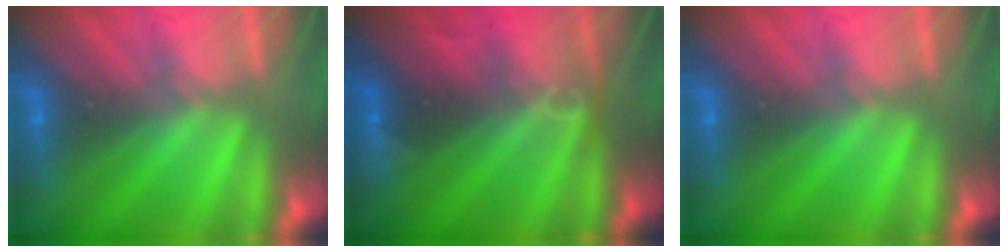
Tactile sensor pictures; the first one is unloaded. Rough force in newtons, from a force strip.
{"total": 2.6}
{"total": 0.0}